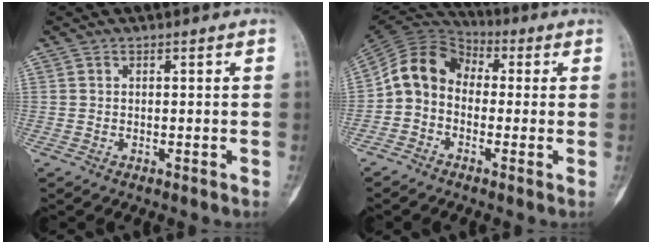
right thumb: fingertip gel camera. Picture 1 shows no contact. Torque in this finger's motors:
{"motor_torque": [1.11, 1.11, 0.07, -0.03, 0.06]}